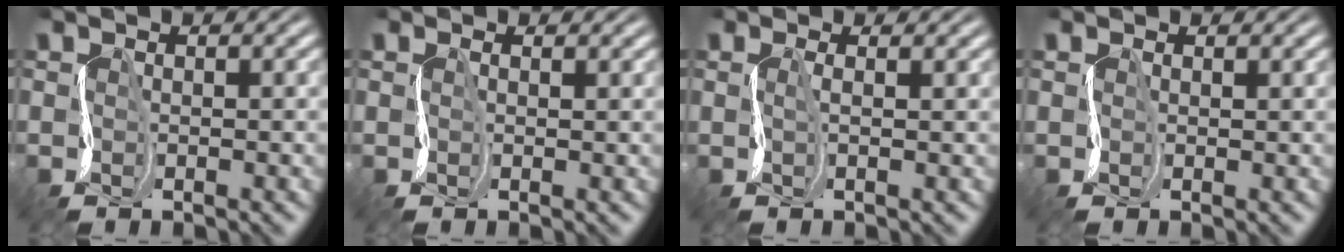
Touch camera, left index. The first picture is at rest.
{"total": 1.0, "force": [0.8, 0.5, -0.4], "torque": [0.013, 0.007, 0.009]}
{"total": 0.8, "force": [0.6, 0.5, 0.1], "torque": [0.002, 0.005, 0.006]}
{"total": 1.0, "force": [0.6, 0.4, -0.6], "torque": [0.019, 0.006, 0.010]}